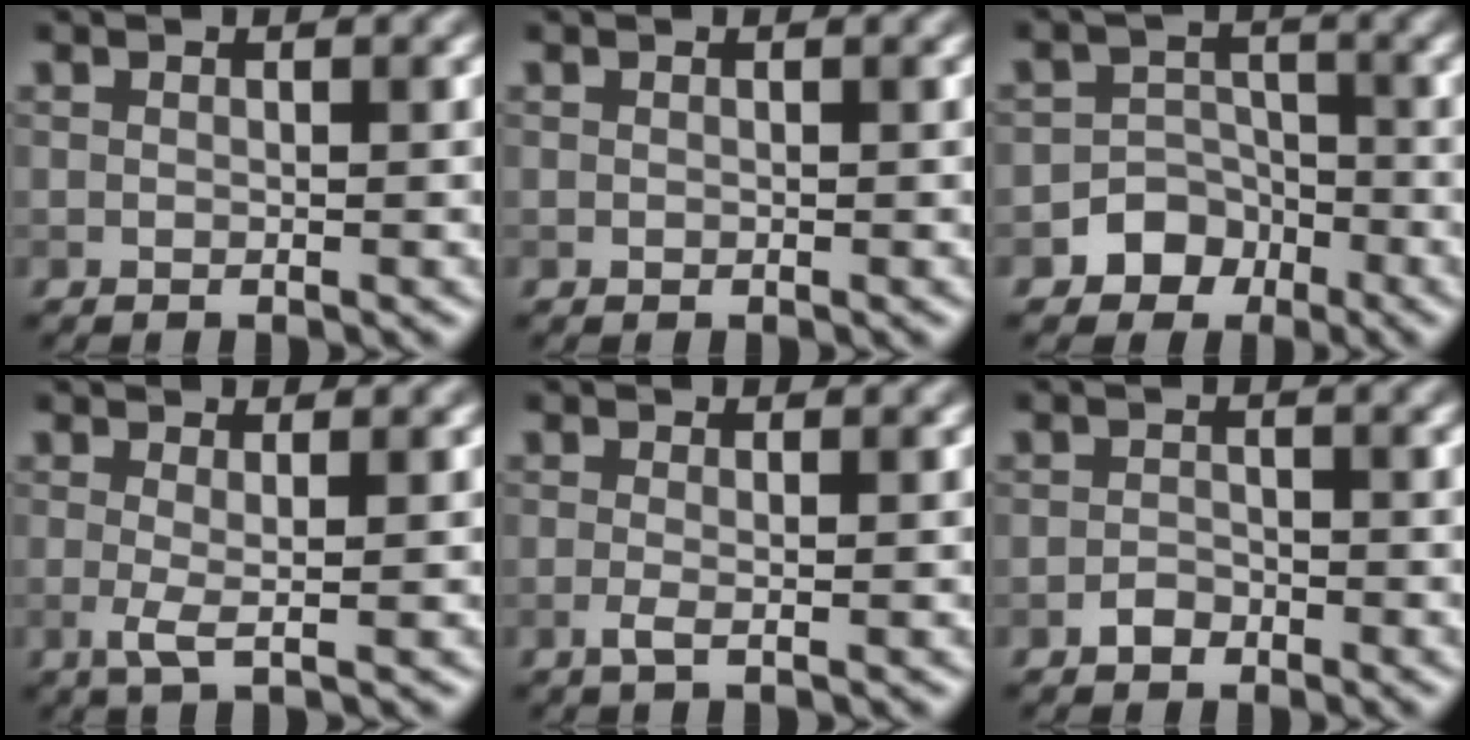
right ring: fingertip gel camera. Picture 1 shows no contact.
{"total": 0.0}
{"total": 4.0, "force": [-2.3, 3.2, 0.5], "torque": [0.029, 0.008, -0.052]}
{"total": 2.0, "force": [0.0, 0.4, 1.9], "torque": [-0.036, -0.003, -0.003]}
{"total": 1.2, "force": [-0.3, 0.3, 1.1], "torque": [-0.023, -0.005, -0.007]}
{"total": 1.3, "force": [-0.9, 0.8, 0.4], "torque": [-0.004, 0.004, -0.017]}